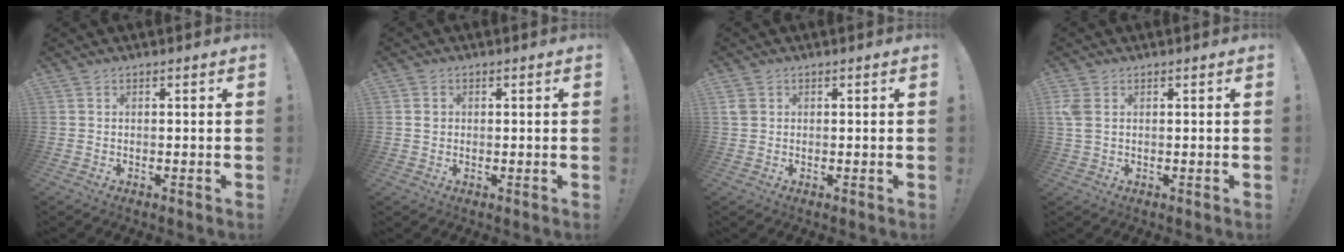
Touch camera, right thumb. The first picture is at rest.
{"total": 2.0, "force": [0.2, 1.8, 0.8], "torque": [0.000, 0.001, -0.001]}
{"total": 2.4, "force": [0.9, 1.8, 1.3], "torque": [-0.025, 0.005, 0.019]}
{"total": 3.6, "force": [1.1, 2.1, 2.7], "torque": [-0.061, 0.000, 0.021]}